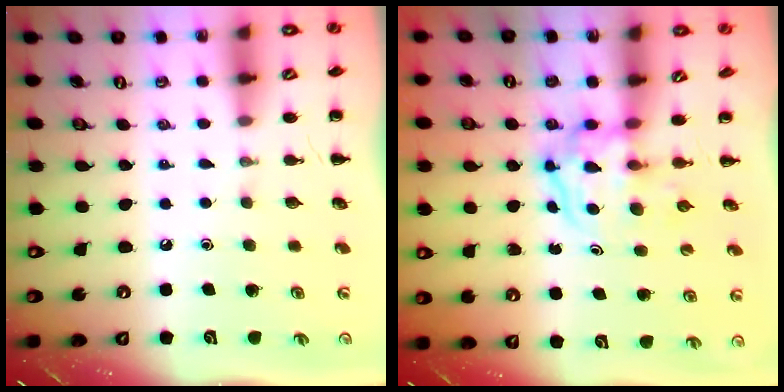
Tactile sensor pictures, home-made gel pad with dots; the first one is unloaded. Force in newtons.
{"total": 3.8, "press": 3.7, "slide": 0.4}